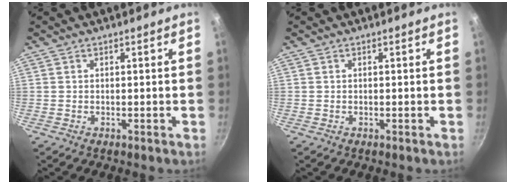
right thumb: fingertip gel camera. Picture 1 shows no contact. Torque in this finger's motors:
{"motor_torque": [-0.52, 0.13, 0.05, -0.41, 0.04]}